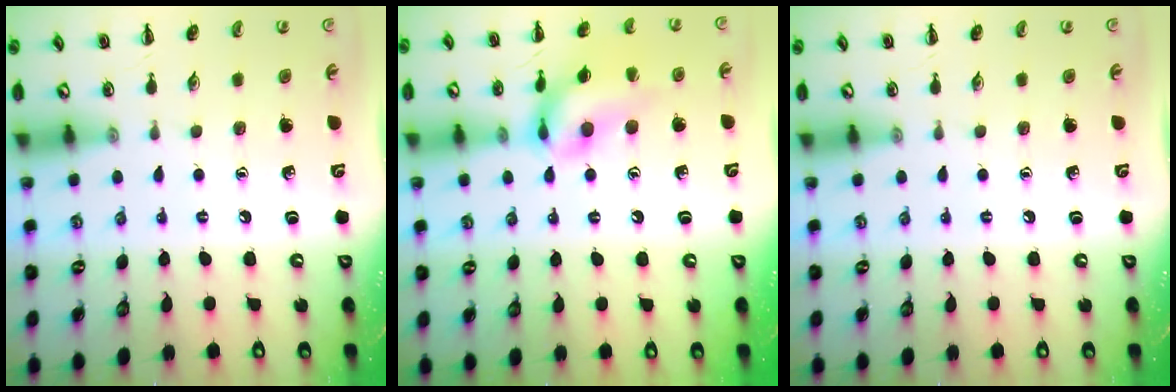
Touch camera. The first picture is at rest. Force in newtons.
{"total": 15.1, "press": 14.9, "slide": 1.8}
{"total": 0.0}